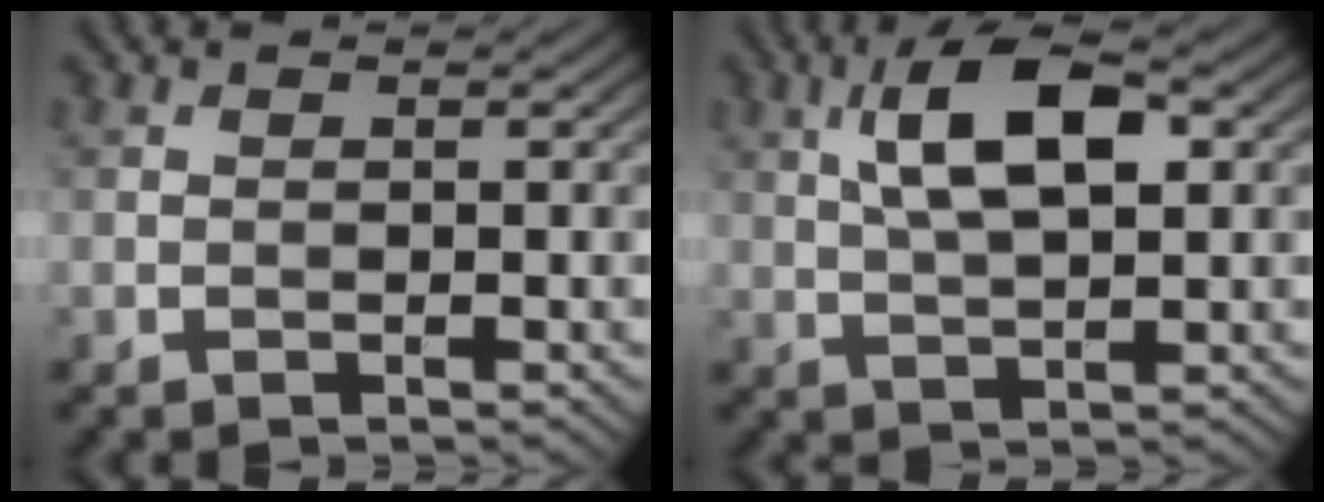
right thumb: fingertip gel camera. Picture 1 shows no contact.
{"total": 8.2, "force": [2.3, 3.1, 7.2], "torque": [-0.142, 0.014, 0.037]}